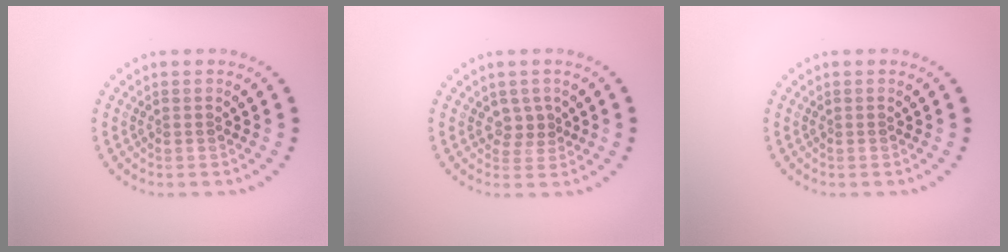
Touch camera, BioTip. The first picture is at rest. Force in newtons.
{"total": 1.8, "press": 1.4, "slide": 1.2}
{"total": 0.0}